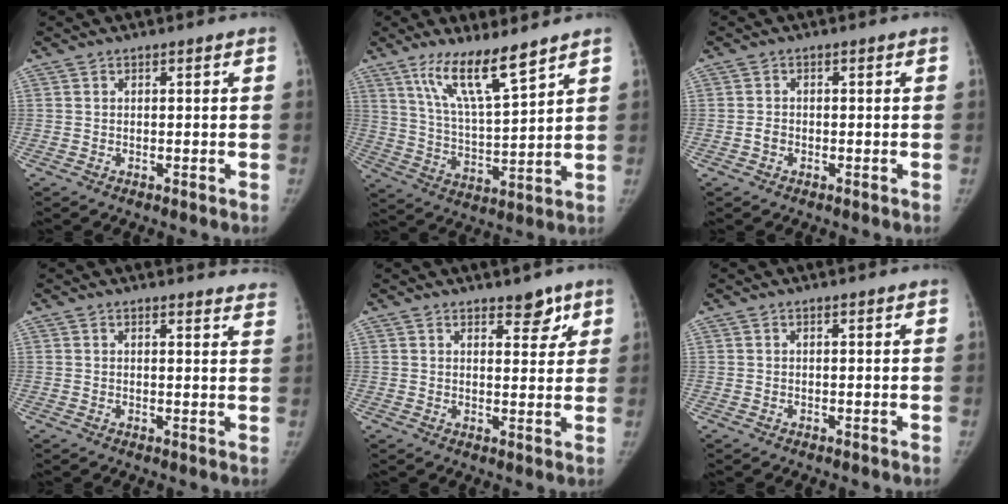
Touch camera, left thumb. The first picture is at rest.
{"total": 12.2, "force": [8.5, 2.1, 8.5], "torque": [-0.146, -0.056, 0.167]}
{"total": 1.6, "force": [-0.6, 1.3, 0.7], "torque": [-0.009, 0.008, -0.011]}
{"total": 7.4, "force": [7.2, 1.4, 0.5], "torque": [0.035, -0.039, 0.048]}
{"total": 4.1, "force": [2.8, 2.0, 2.3], "torque": [-0.003, -0.017, 0.038]}
{"total": 0.0}